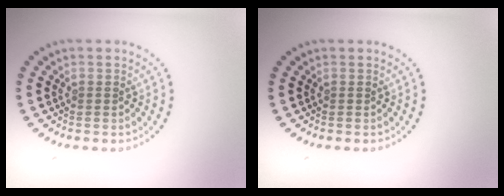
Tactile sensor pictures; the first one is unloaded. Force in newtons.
{"total": 0.0}